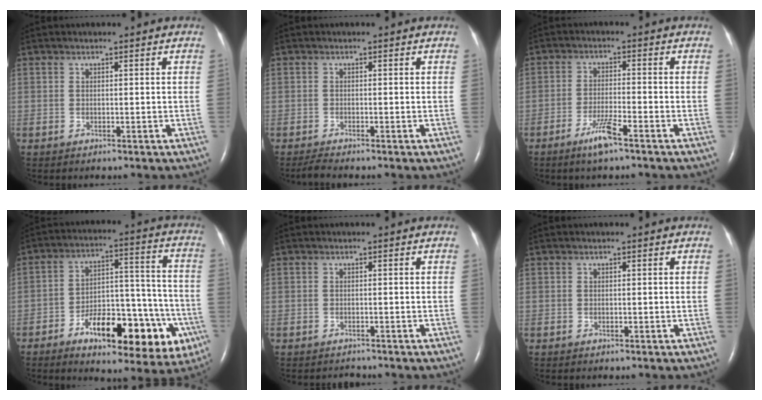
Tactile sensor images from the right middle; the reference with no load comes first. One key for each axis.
{"total": 1.5, "fx": -1.4, "fy": -0.3, "fz": 0.5, "tx": -0.024, "ty": -0.008, "tz": -0.027}
{"total": 4.7, "fx": -3.2, "fy": 0.1, "fz": 3.5, "tx": -0.073, "ty": -0.007, "tz": -0.062}
{"total": 19.0, "fx": -8.6, "fy": 7.2, "fz": 15.4, "tx": -0.178, "ty": 0.032, "tz": -0.110}
{"total": 0.9, "fx": -0.8, "fy": 0.2, "fz": -0.2, "tx": -0.002, "ty": -0.005, "tz": -0.012}
{"total": 0.0}